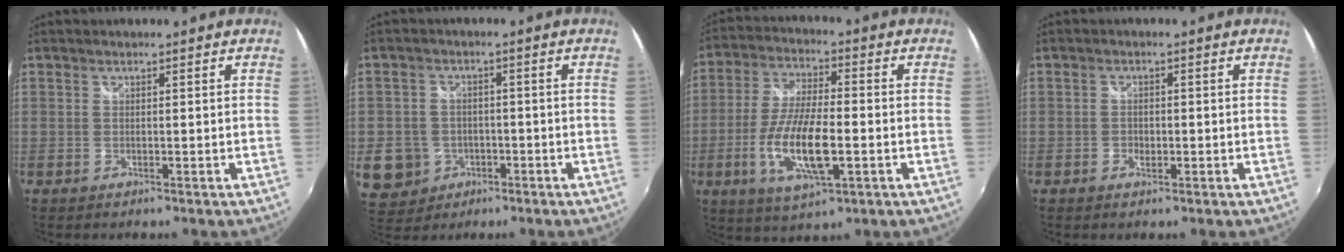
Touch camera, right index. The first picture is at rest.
{"total": 8.4, "force": [-2.5, 7.6, 2.4], "torque": [-0.083, 0.010, -0.028]}
{"total": 13.4, "force": [-3.9, 4.1, 12.1], "torque": [-0.249, -0.013, -0.072]}
{"total": 1.7, "force": [-0.8, 1.4, 0.7], "torque": [-0.014, -0.002, -0.013]}